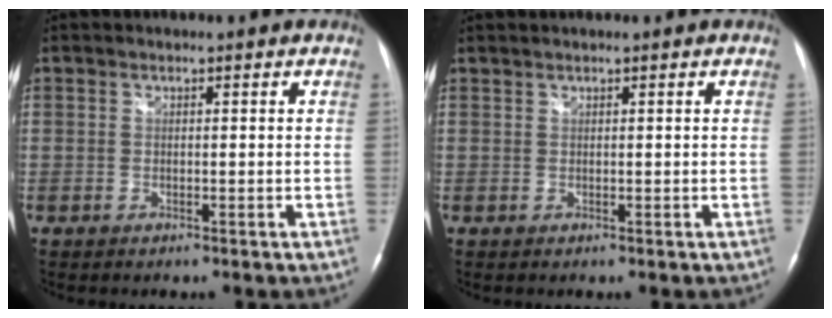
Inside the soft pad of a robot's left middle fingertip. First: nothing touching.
{"total": 0.6, "force": [0.6, -0.1, 0.1], "torque": [-0.005, 0.006, 0.016]}